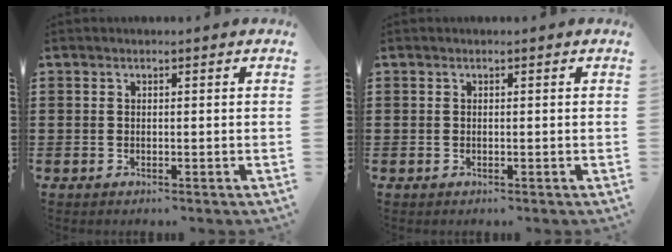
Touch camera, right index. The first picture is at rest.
{"total": 0.0}